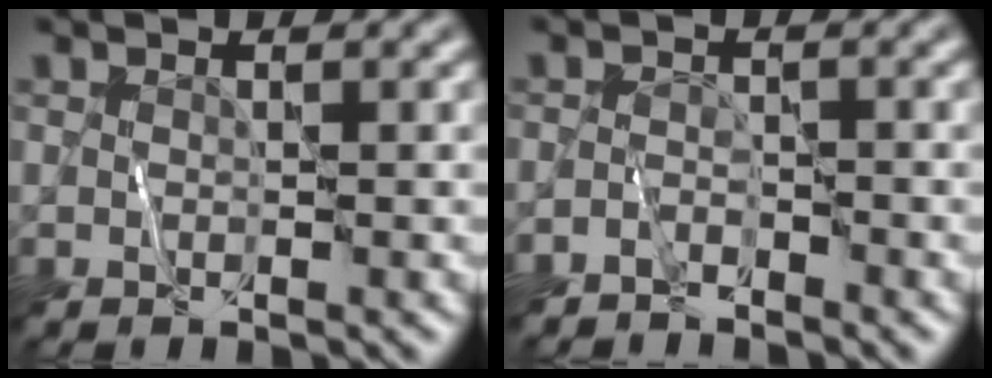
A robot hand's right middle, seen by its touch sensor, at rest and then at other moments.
{"total": 1.6, "force": [-1.5, 0.3, 0.3], "torque": [-0.007, 0.005, -0.035]}